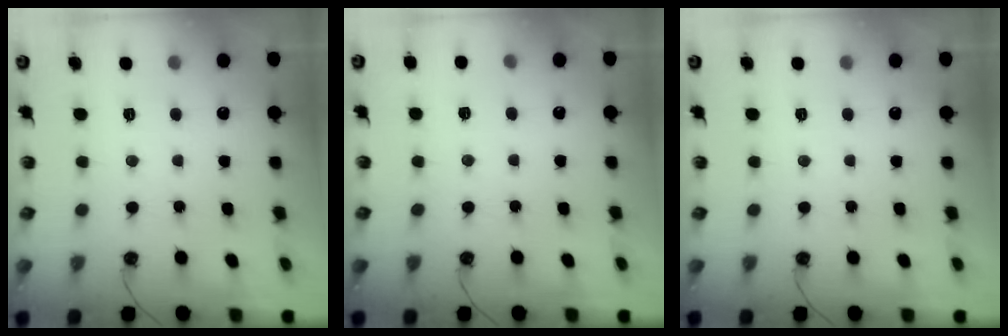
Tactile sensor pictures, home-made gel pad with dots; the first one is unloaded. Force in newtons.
{"total": 2.1, "press": 2.1, "slide": 0.4}
{"total": 0.0}